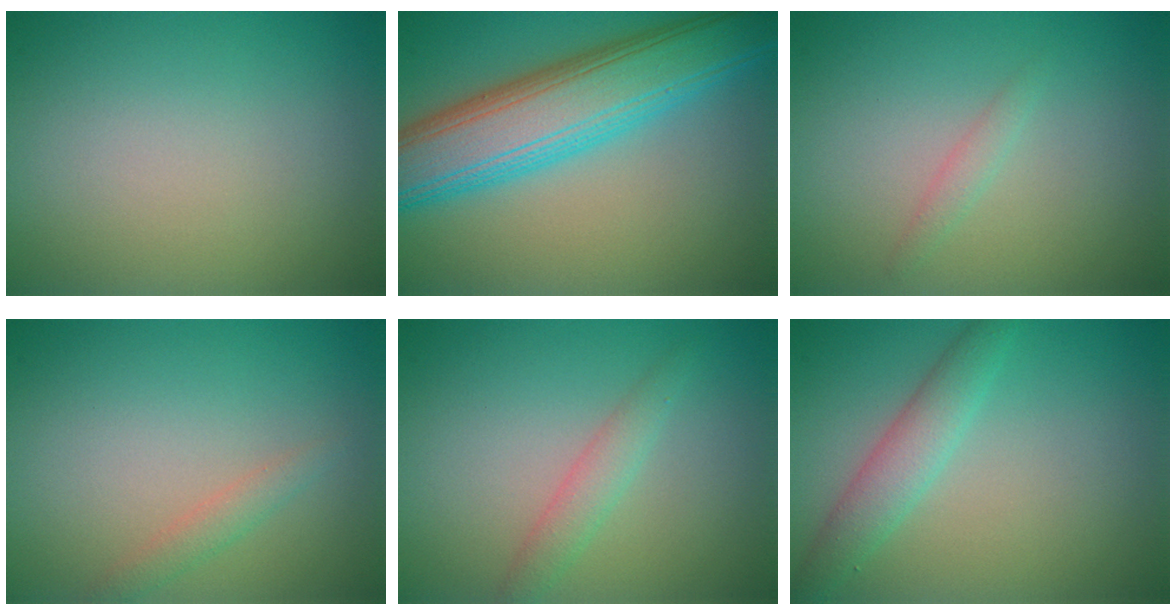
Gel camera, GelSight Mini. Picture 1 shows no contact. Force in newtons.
{"total": 9.5, "press": 9.5, "slide": 0.2}
{"total": 1.0, "press": 0.9, "slide": 0.2}
{"total": 1.3, "press": 1.3, "slide": 0.1}
{"total": 1.9, "press": 1.9, "slide": 0.1}
{"total": 2.8, "press": 2.8, "slide": 0.1}